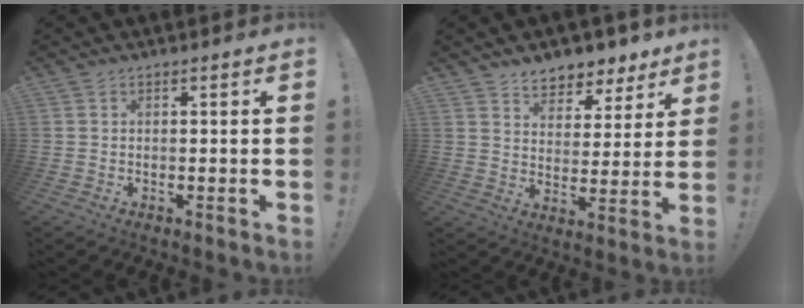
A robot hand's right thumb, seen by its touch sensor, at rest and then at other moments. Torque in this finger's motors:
{"motor_torque": [-0.05, 0.15, 0.09, 0.09, 0.00]}